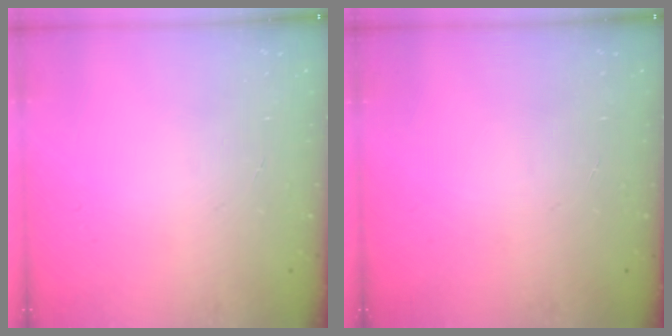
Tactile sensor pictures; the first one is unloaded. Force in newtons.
{"total": 0.0}